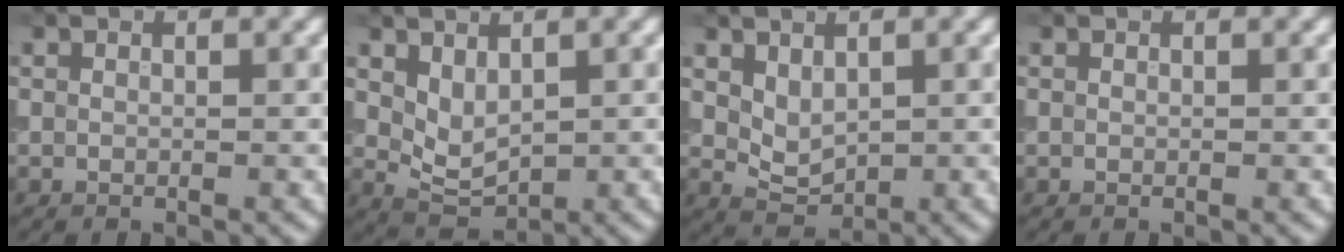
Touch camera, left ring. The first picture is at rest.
{"total": 2.5, "force": [1.0, 1.5, 1.7], "torque": [-0.036, -0.008, 0.028]}
{"total": 2.1, "force": [0.8, 1.4, 1.3], "torque": [-0.025, -0.005, 0.023]}
{"total": 0.0}